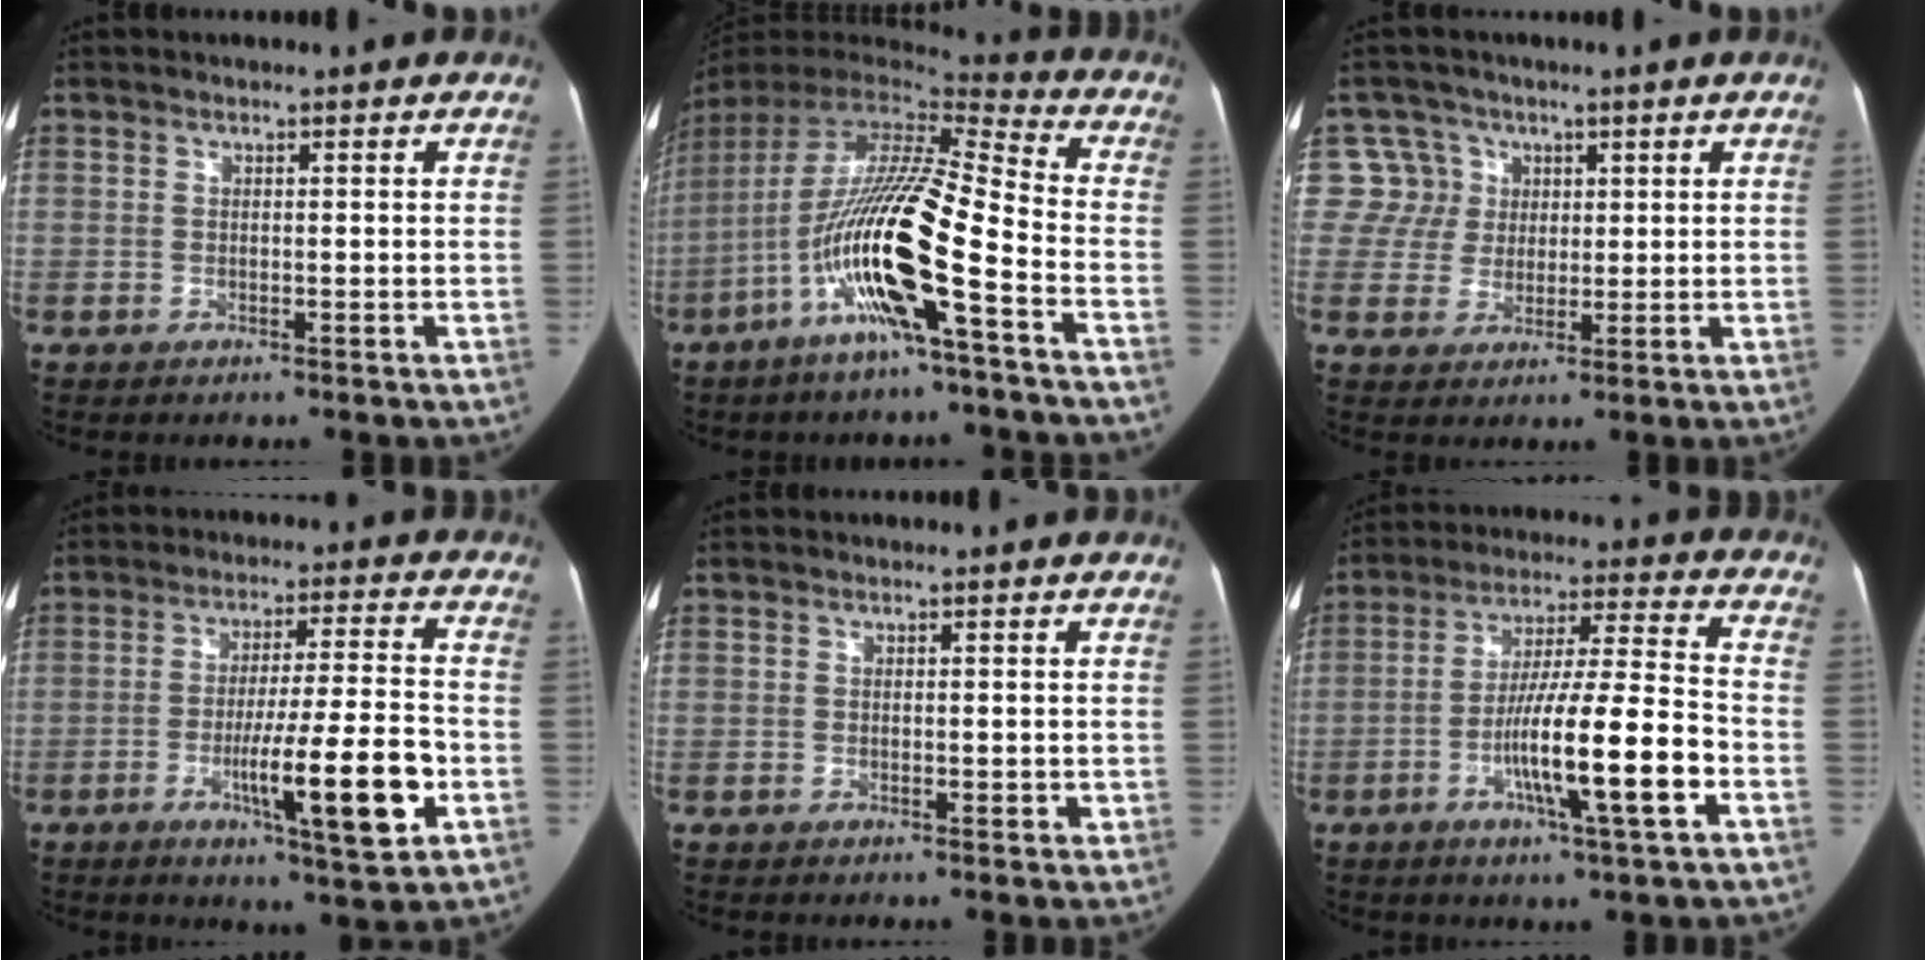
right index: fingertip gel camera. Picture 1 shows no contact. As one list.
[{"total": 18.0, "force": [-7.4, 0.4, 16.4], "torque": [-0.323, -0.019, -0.147]}, {"total": 6.2, "force": [2.0, 5.9, -0.5], "torque": [0.019, 0.013, 0.042]}, {"total": 13.3, "force": [-4.4, 0.5, 12.5], "torque": [-0.200, -0.012, -0.068]}, {"total": 1.2, "force": [-0.1, 0.6, 1.1], "torque": [-0.016, -0.002, 0.001]}, {"total": 14.7, "force": [-5.1, 0.2, 13.8], "torque": [-0.238, -0.002, -0.087]}]